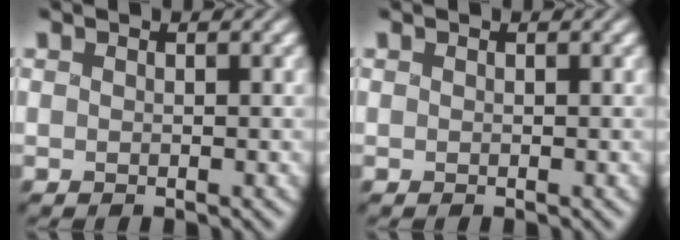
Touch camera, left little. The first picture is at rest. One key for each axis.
{"total": 0.0}